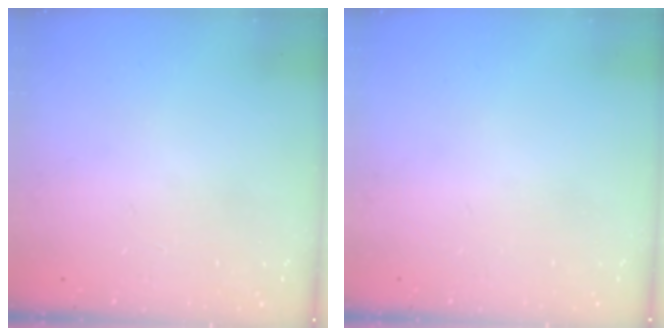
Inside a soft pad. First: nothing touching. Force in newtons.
{"total": 0.0}